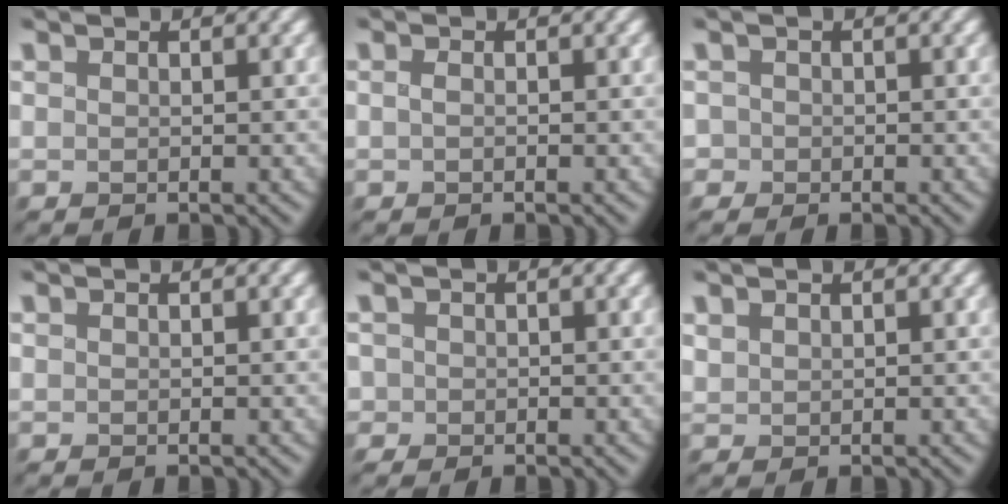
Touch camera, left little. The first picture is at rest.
{"total": 0.7, "force": [-0.4, 0.3, 0.5], "torque": [-0.011, 0.000, -0.010]}
{"total": 0.9, "force": [-0.5, 0.8, 0.0], "torque": [0.007, -0.002, -0.012]}
{"total": 0.0}
{"total": 0.9, "force": [-0.4, 0.8, 0.1], "torque": [0.001, -0.003, -0.010]}
{"total": 0.7, "force": [0.5, 0.5, 0.2], "torque": [-0.008, 0.002, 0.013]}